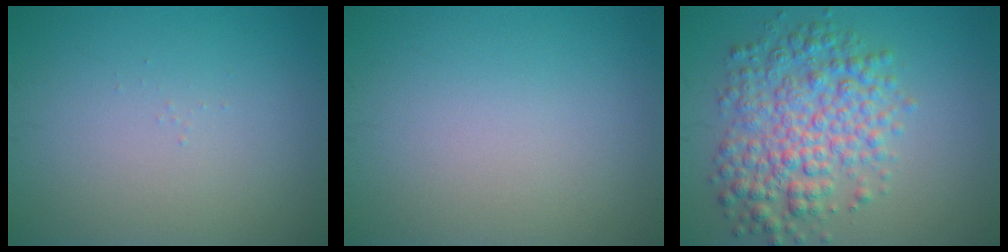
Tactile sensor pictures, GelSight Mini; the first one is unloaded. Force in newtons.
{"total": 0.0}
{"total": 6.5, "press": 6.5, "slide": 0.0}